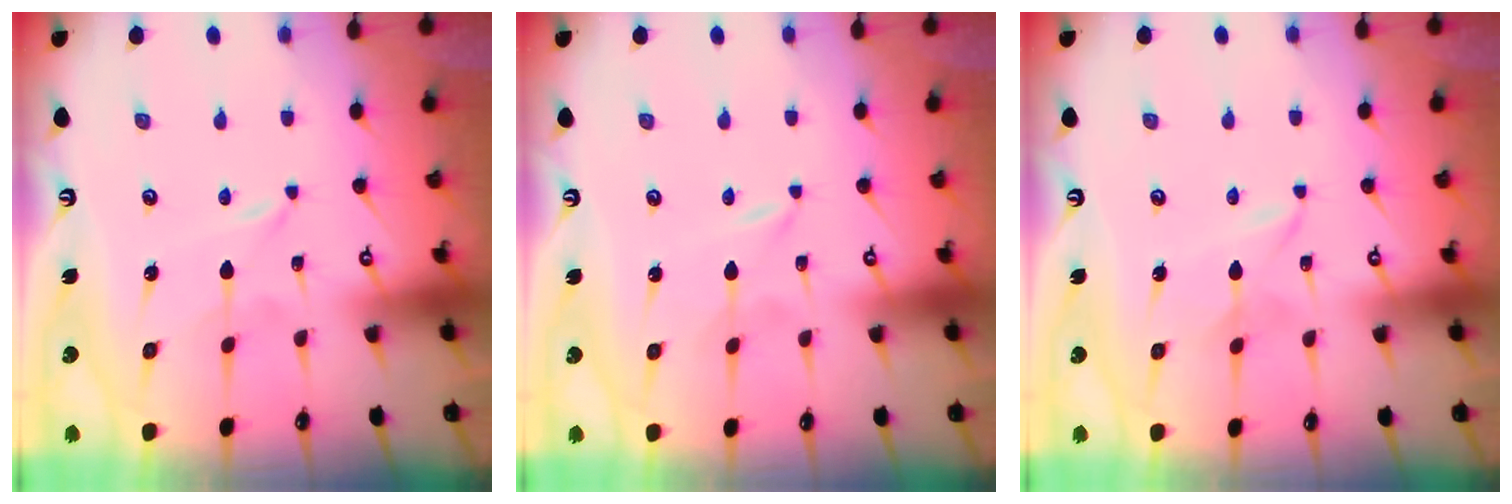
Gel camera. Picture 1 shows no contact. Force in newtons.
{"total": 0.0}
{"total": 1.5, "press": 1.5, "slide": 0.2}